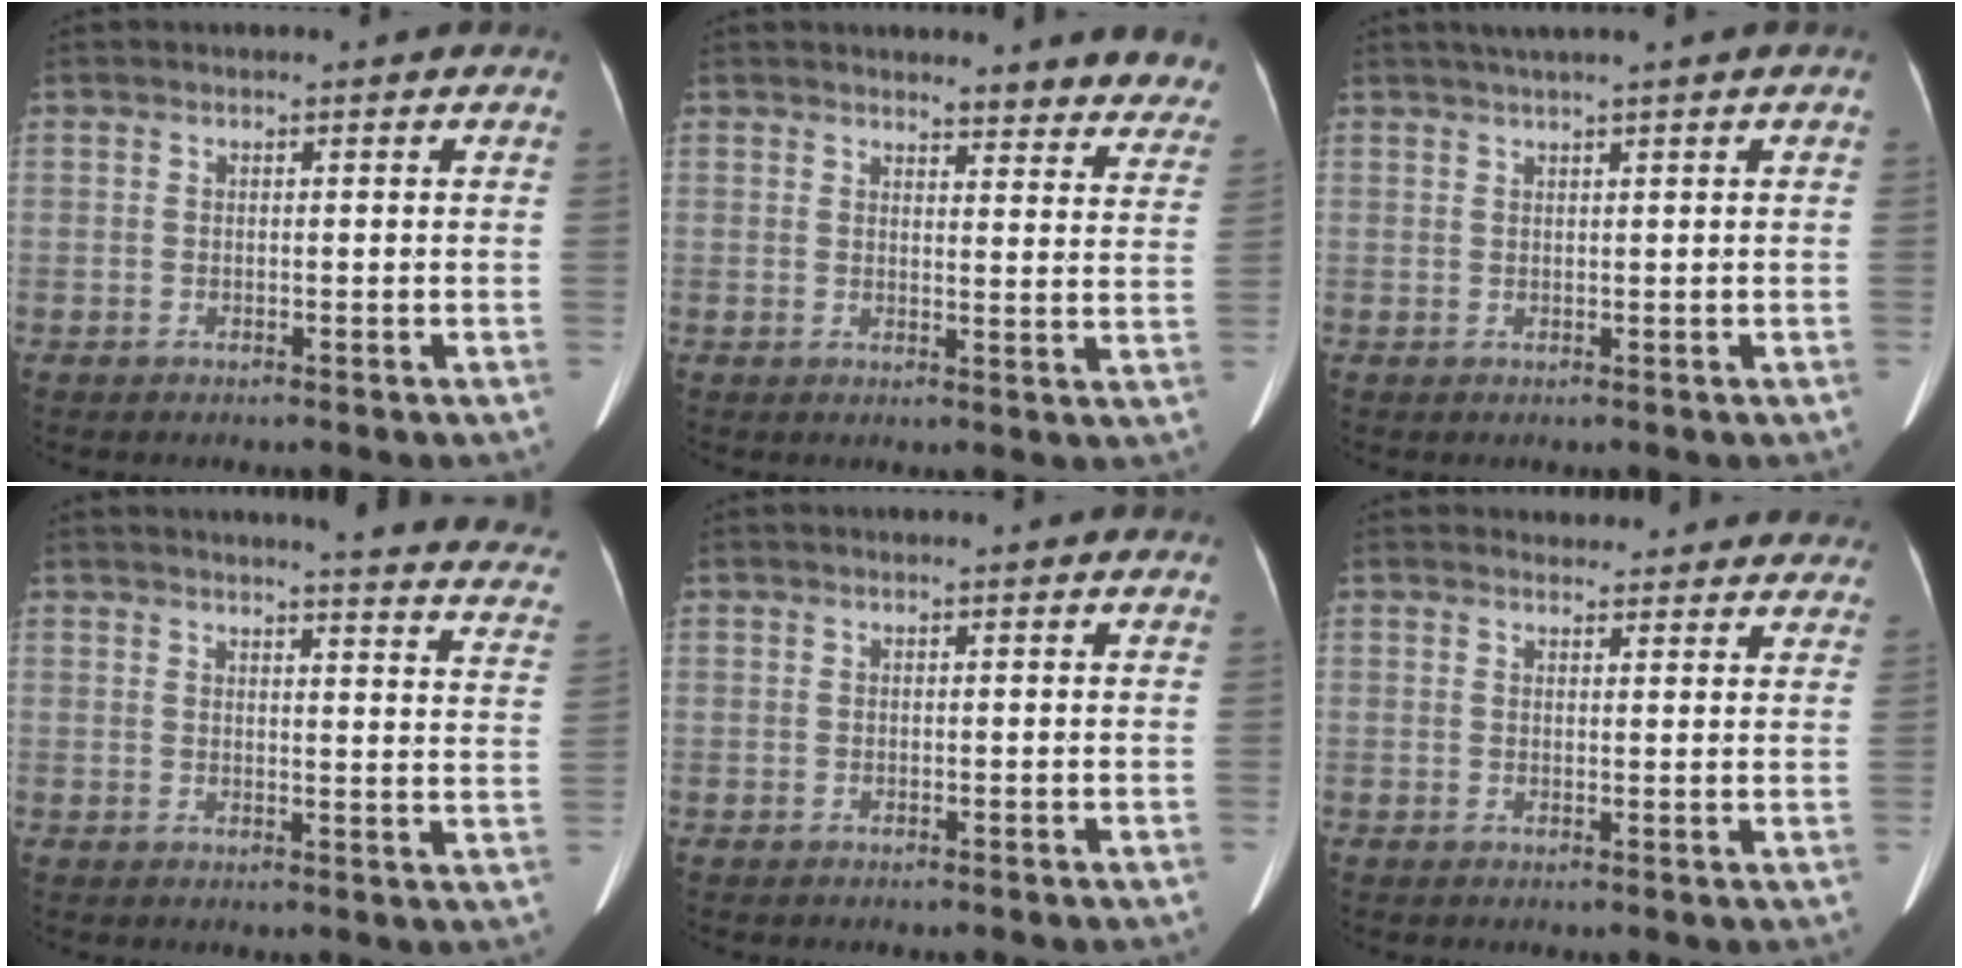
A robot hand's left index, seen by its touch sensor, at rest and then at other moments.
{"total": 11.2, "force": [10.8, 2.3, 1.8], "torque": [0.026, -0.040, 0.089]}
{"total": 2.8, "force": [1.9, -0.7, 1.9], "torque": [-0.035, 0.013, 0.038]}
{"total": 17.5, "force": [16.4, 0.9, 6.0], "torque": [-0.060, -0.095, 0.158]}
{"total": 0.0}
{"total": 10.2, "force": [9.6, 3.2, 1.3], "torque": [0.018, 0.009, 0.088]}